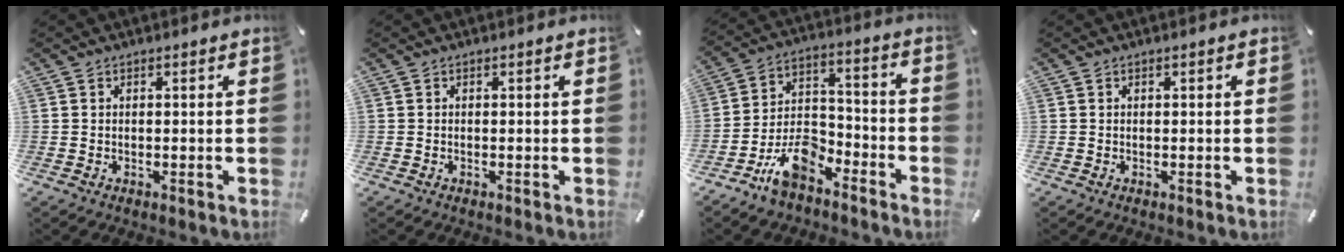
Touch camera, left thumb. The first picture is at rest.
{"total": 0.0}
{"total": 11.7, "force": [-8.5, 5.9, 5.5], "torque": [-0.092, 0.049, -0.154]}
{"total": 0.0}